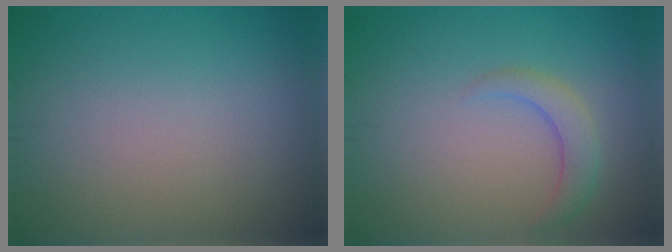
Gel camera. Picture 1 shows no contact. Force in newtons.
{"total": 2.2, "press": 2.2, "slide": 0.3}